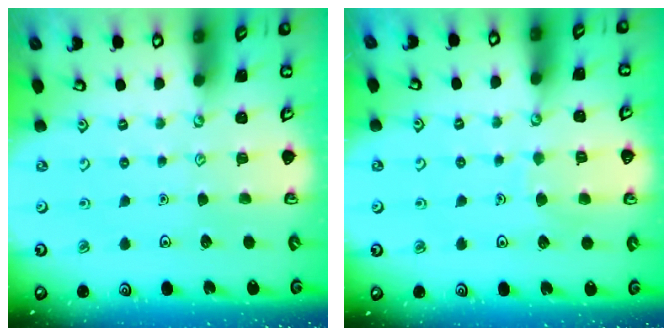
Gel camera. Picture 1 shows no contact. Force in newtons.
{"total": 4.7, "press": 4.7, "slide": 0.4}